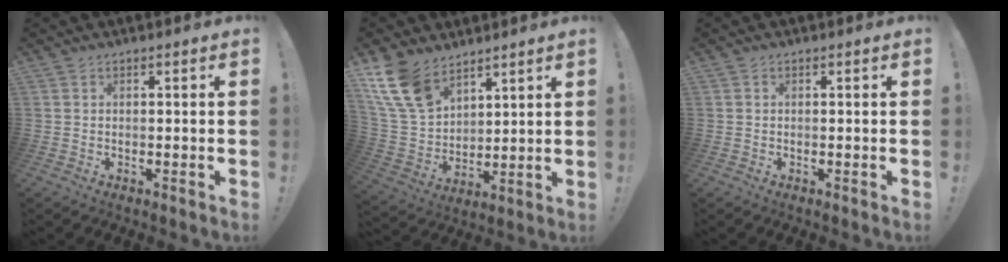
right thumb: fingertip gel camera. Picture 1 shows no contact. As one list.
[{"total": 15.8, "force": [10.5, 9.0, 7.6], "torque": [-0.171, -0.054, 0.206]}, {"total": 0.0}]